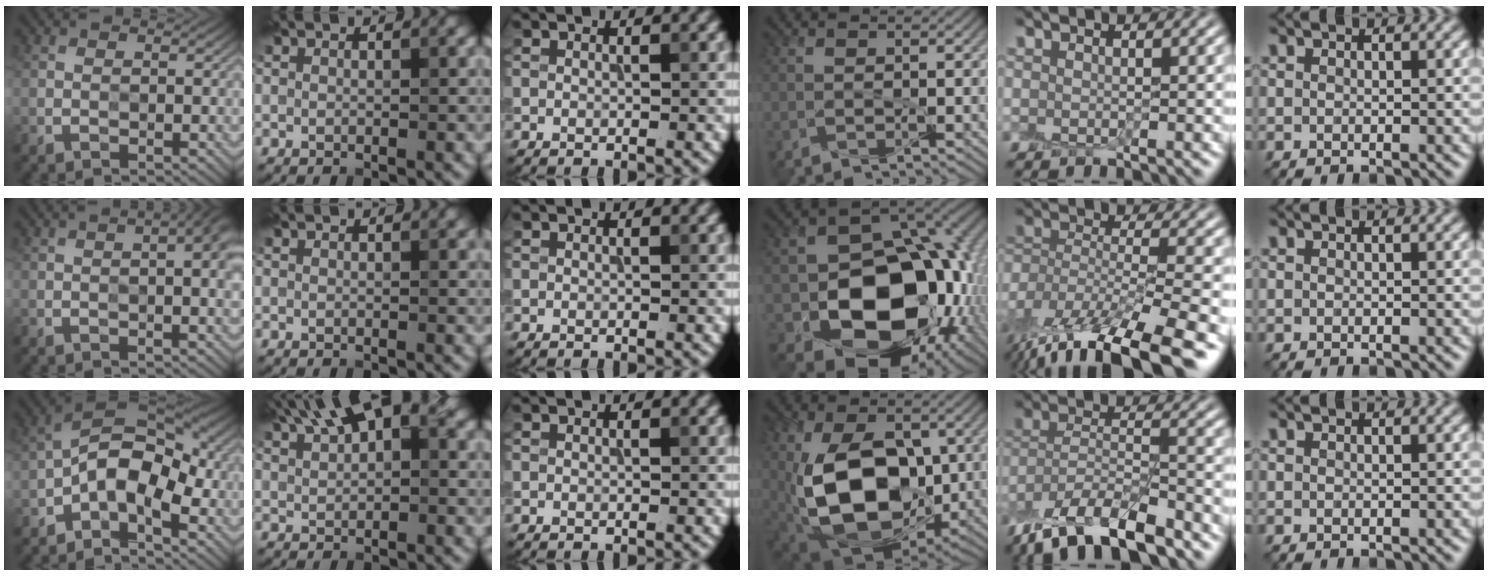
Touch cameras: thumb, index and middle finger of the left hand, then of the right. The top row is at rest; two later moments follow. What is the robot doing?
{"motion": "peel", "object": "plastic screen protector"}